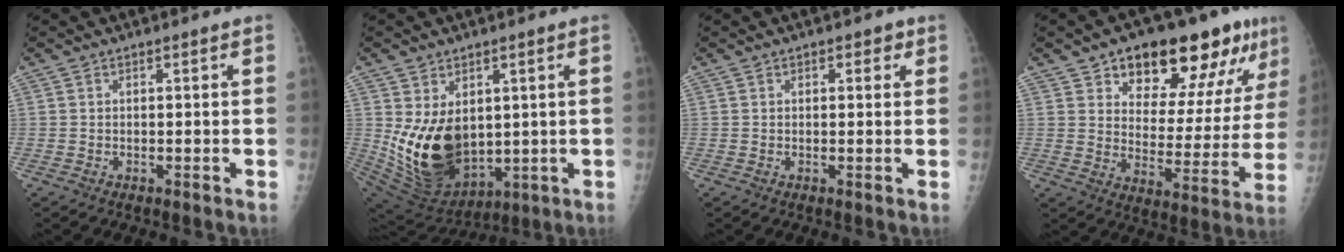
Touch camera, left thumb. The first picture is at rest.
{"total": 16.1, "force": [1.3, 11.1, 11.6], "torque": [-0.175, -0.032, 0.061]}
{"total": 2.0, "force": [1.0, 1.2, 1.2], "torque": [0.000, -0.001, 0.009]}
{"total": 19.4, "force": [11.8, 8.6, 12.7], "torque": [-0.126, -0.045, 0.178]}